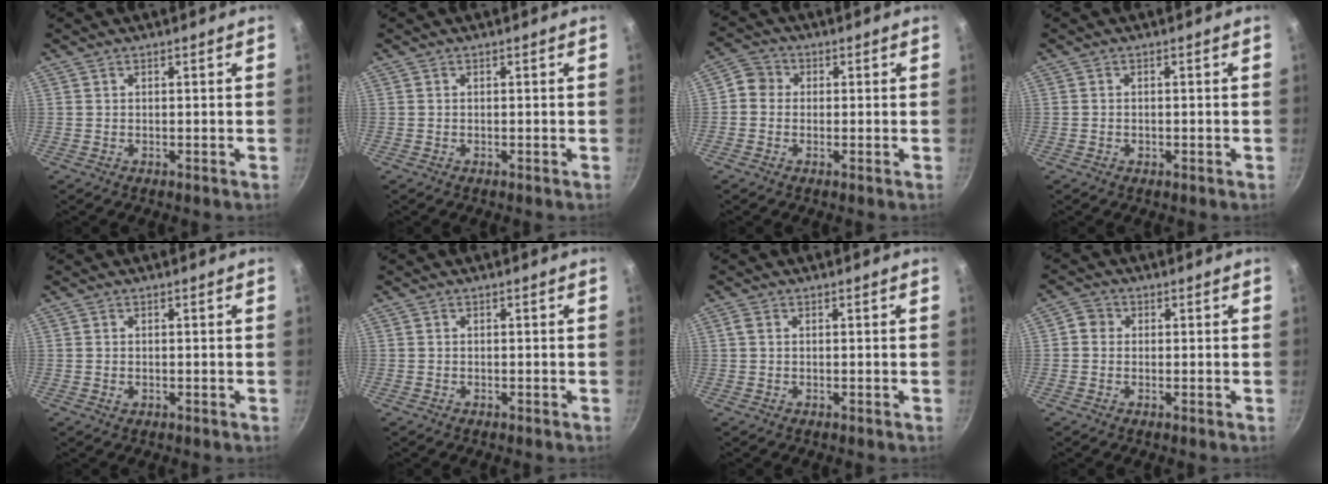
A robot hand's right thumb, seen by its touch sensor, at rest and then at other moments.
{"total": 0.0}
{"total": 4.1, "force": [-0.1, 3.8, 1.5], "torque": [-0.009, 0.009, -0.020]}
{"total": 0.6, "force": [-0.2, 0.5, 0.1], "torque": [-0.002, 0.001, -0.003]}
{"total": 0.8, "force": [-0.2, 0.7, 0.4], "torque": [-0.007, 0.001, -0.001]}
{"total": 0.5, "force": [-0.3, 0.5, 0.0], "torque": [0.000, 0.002, -0.003]}
{"total": 1.1, "force": [0.2, 0.8, 0.8], "torque": [-0.017, 0.004, 0.003]}
{"total": 2.8, "force": [0.0, 2.6, 1.0], "torque": [-0.009, 0.004, -0.011]}